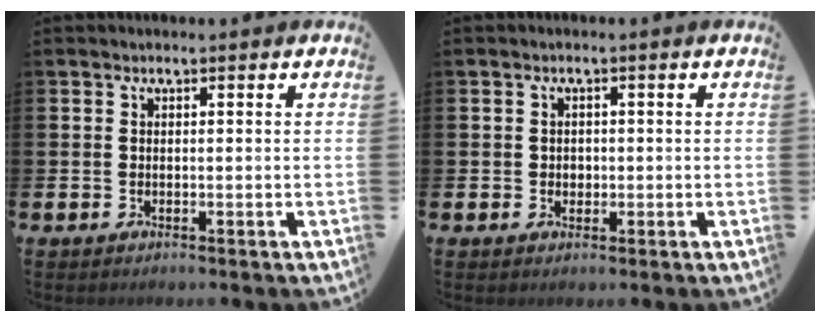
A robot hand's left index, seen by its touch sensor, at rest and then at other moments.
{"total": 1.2, "force": [0.2, 1.1, 0.4], "torque": [0.001, 0.005, -0.002]}